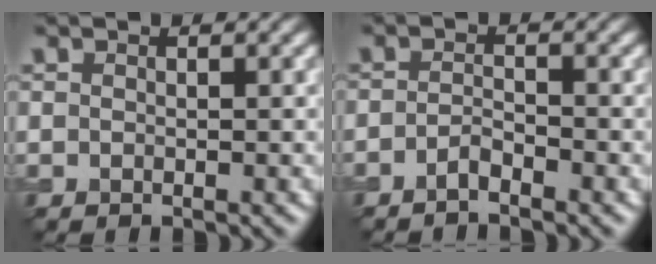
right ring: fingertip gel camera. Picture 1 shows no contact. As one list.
[{"total": 1.4, "force": [-1.1, 0.2, 0.8], "torque": [-0.016, 0.003, -0.024]}]